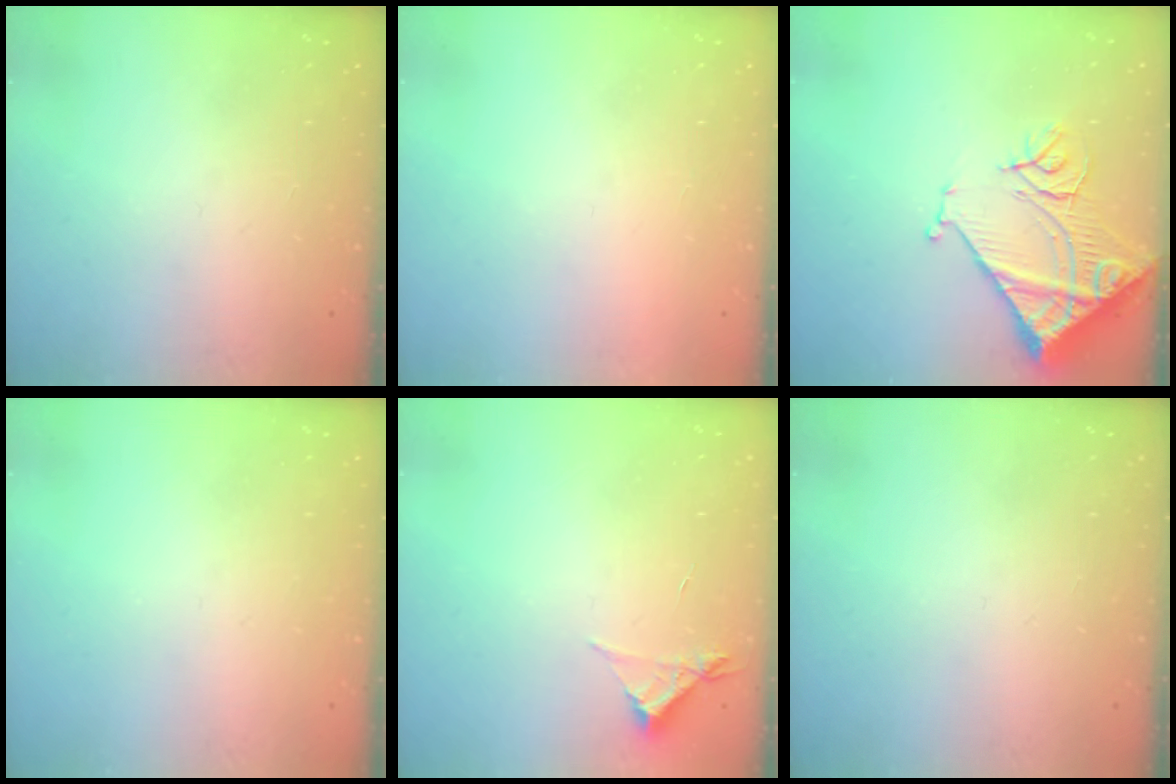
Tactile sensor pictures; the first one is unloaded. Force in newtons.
{"total": 1.5, "press": 1.5, "slide": 0.1}
{"total": 15.3, "press": 15.2, "slide": 1.8}
{"total": 0.0}
{"total": 3.0, "press": 3.0, "slide": 0.3}
{"total": 0.0}